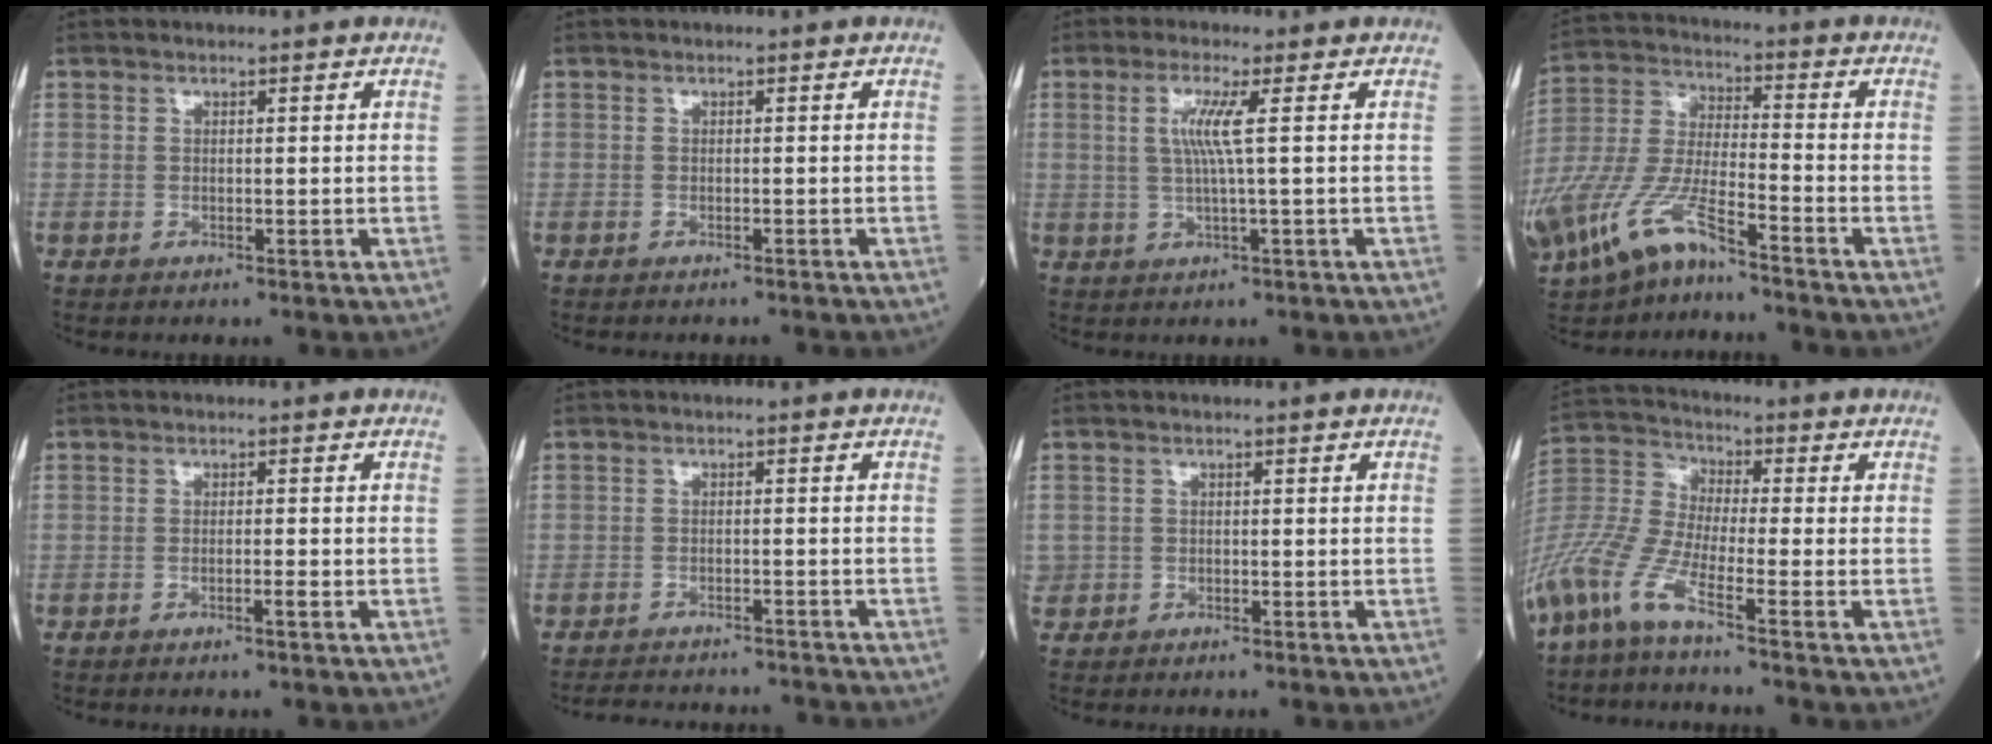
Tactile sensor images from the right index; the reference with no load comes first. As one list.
[{"total": 3.4, "force": [-3.2, 0.7, 0.9], "torque": [-0.012, -0.008, -0.037]}, {"total": 4.3, "force": [0.8, -0.9, 4.2], "torque": [-0.088, 0.000, 0.017]}, {"total": 14.1, "force": [-9.0, 3.9, 10.0], "torque": [-0.231, -0.017, -0.175]}, {"total": 1.1, "force": [-0.6, -0.1, 1.0], "torque": [-0.022, -0.001, -0.008]}, {"total": 10.8, "force": [-10.3, 1.9, 2.7], "torque": [-0.046, 0.000, -0.128]}, {"total": 1.4, "force": [-0.2, 1.3, 0.2], "torque": [0.000, 0.005, -0.002]}, {"total": 12.0, "force": [-7.9, 0.9, 9.0], "torque": [-0.213, -0.010, -0.164]}]